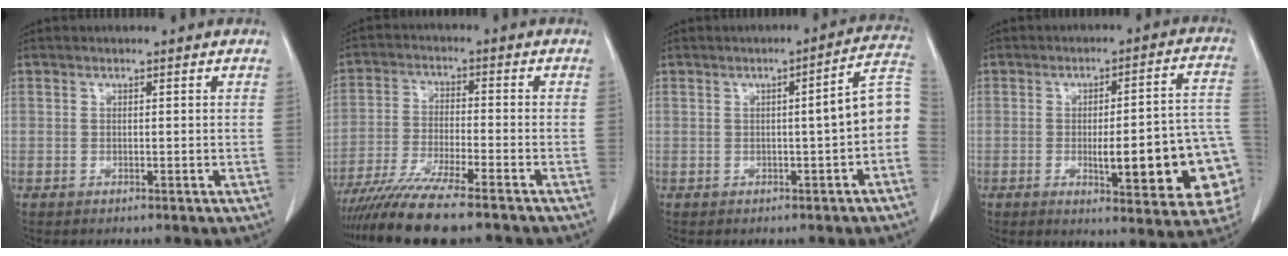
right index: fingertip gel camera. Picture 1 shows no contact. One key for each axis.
{"total": 12.9, "fx": -10.6, "fy": 0.5, "fz": 7.3, "tx": -0.124, "ty": -0.034, "tz": -0.178}
{"total": 6.9, "fx": -0.8, "fy": 0.5, "fz": 6.8, "tx": -0.080, "ty": 0.024, "tz": -0.015}
{"total": 17.4, "fx": -4.1, "fy": 3.3, "fz": 16.6, "tx": -0.132, "ty": 0.030, "tz": -0.033}